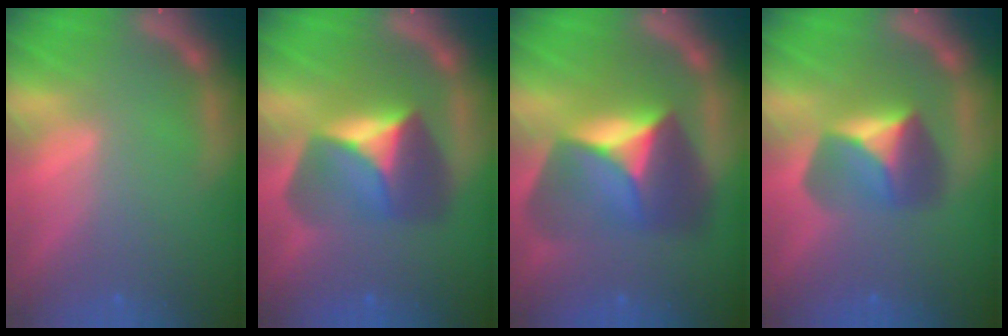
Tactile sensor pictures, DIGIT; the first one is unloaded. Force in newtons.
{"total": 7.4}
{"total": 9.5}
{"total": 5.4}